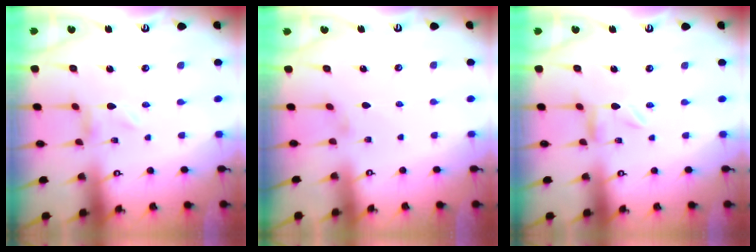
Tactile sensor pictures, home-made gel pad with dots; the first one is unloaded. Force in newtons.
{"total": 0.0}
{"total": 1.8, "press": 1.8, "slide": 0.3}